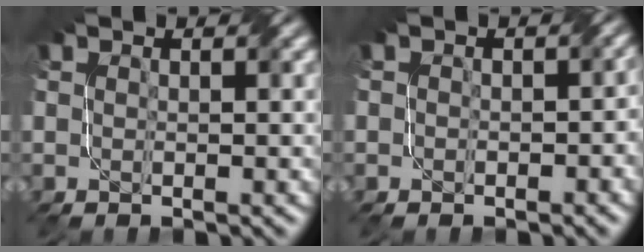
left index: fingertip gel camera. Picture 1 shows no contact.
{"total": 2.6, "force": [0.0, 2.0, 1.7], "torque": [-0.009, -0.003, -0.004]}